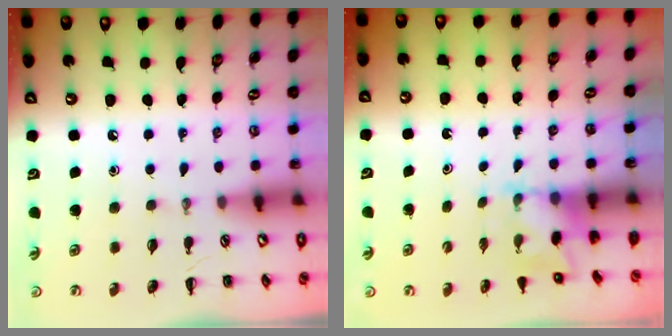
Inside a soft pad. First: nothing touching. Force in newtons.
{"total": 2.4, "press": 2.3, "slide": 0.8}